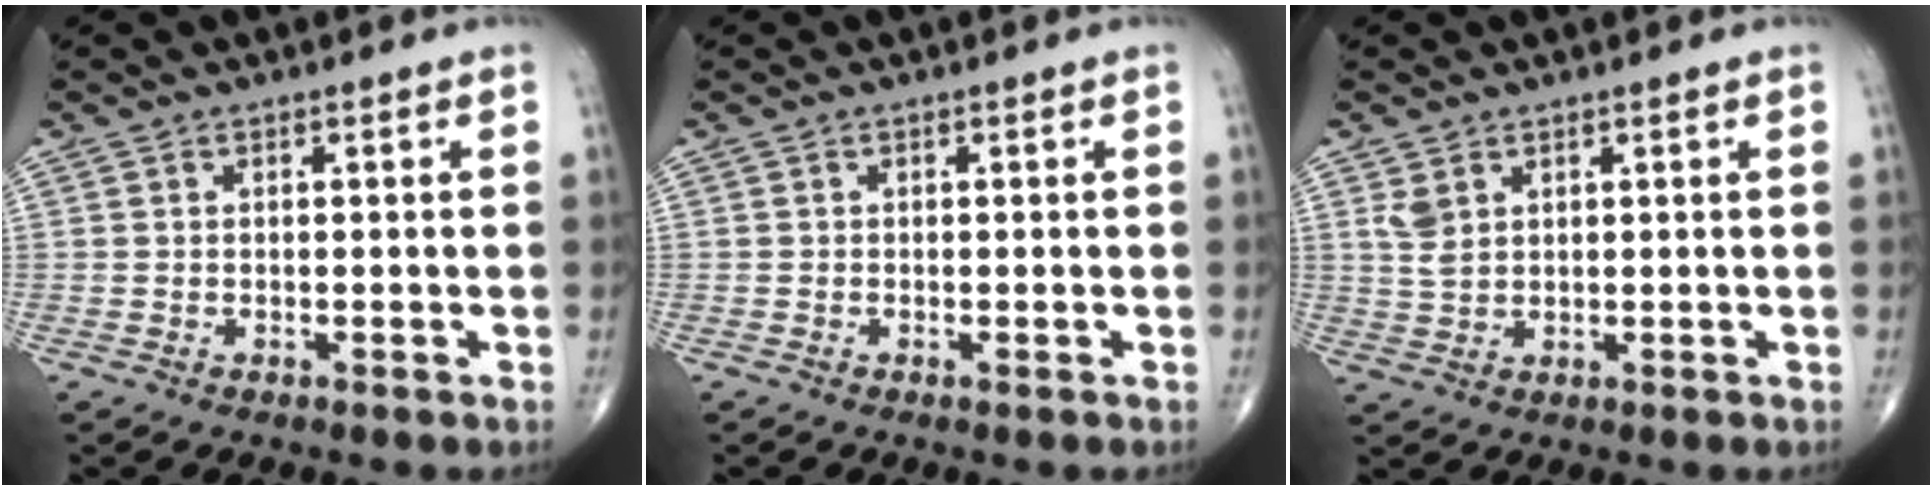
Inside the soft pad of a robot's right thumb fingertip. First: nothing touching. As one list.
[{"total": 0.0}, {"total": 3.2, "force": [1.6, 2.0, 1.9], "torque": [-0.037, -0.004, 0.043]}]